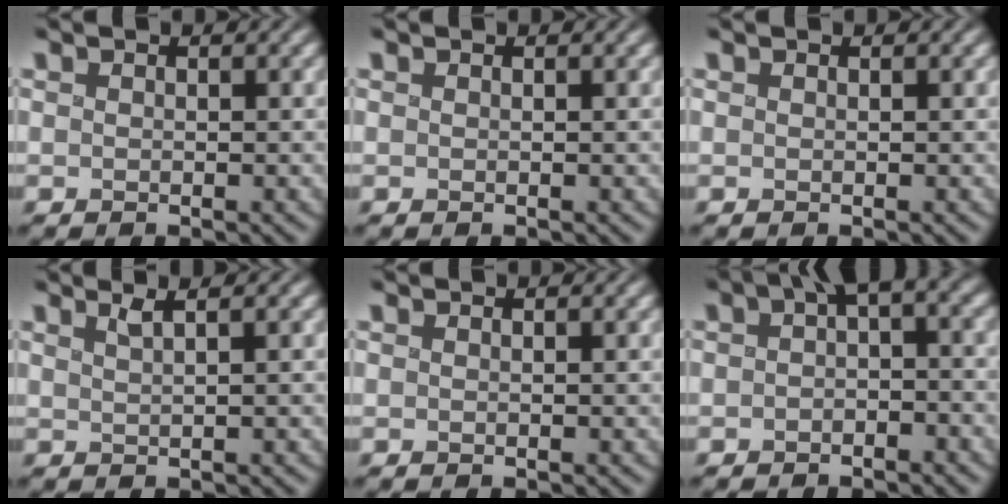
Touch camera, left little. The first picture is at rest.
{"total": 0.0}
{"total": 0.0}
{"total": 1.0, "force": [0.3, 0.3, 0.9], "torque": [-0.006, 0.005, 0.003]}
{"total": 0.0}
{"total": 4.3, "force": [0.3, 2.4, 3.6], "torque": [-0.042, 0.015, -0.006]}